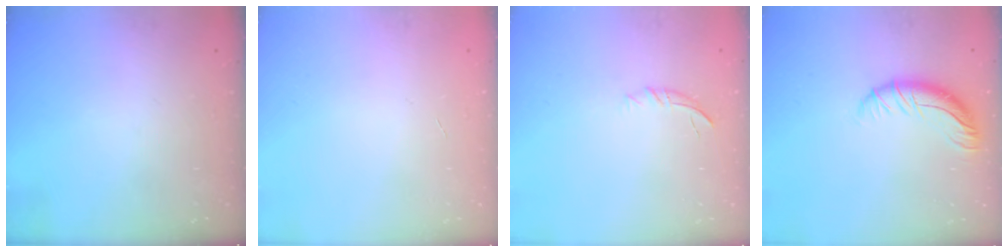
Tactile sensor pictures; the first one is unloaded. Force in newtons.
{"total": 0.0}
{"total": 6.9, "press": 6.6, "slide": 2.0}
{"total": 10.2, "press": 10.2, "slide": 0.7}